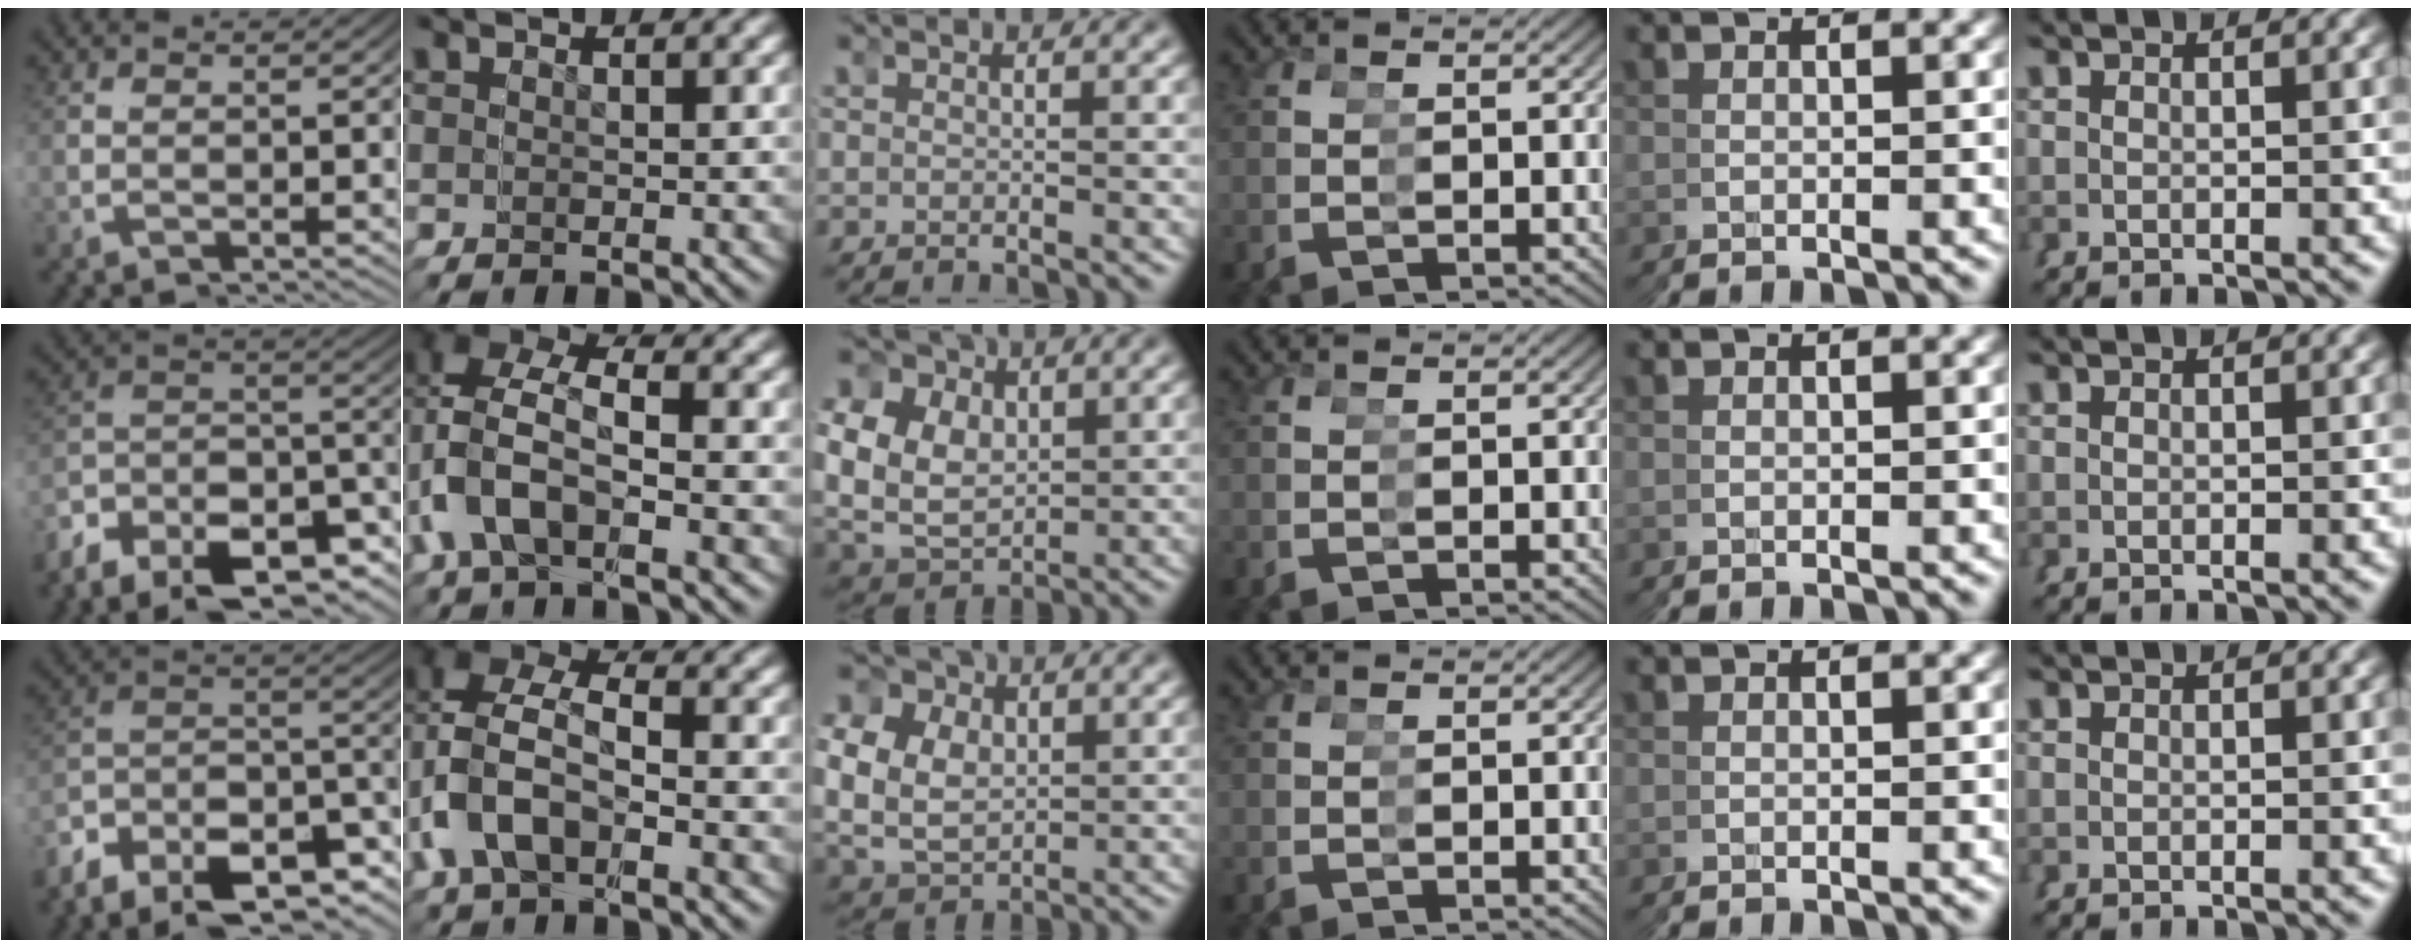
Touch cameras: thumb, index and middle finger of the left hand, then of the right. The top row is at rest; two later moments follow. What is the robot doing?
{"motion": "grasp_and_lifting", "object": "pipette"}